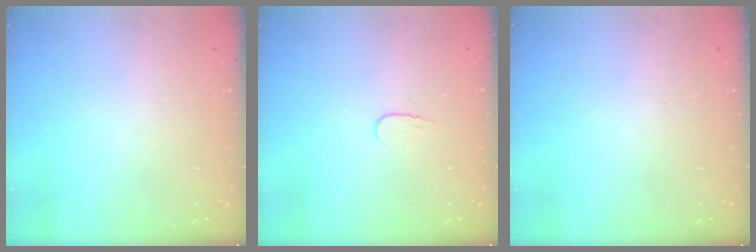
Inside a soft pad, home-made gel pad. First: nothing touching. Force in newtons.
{"total": 3.9, "press": 3.8, "slide": 0.4}
{"total": 0.0}